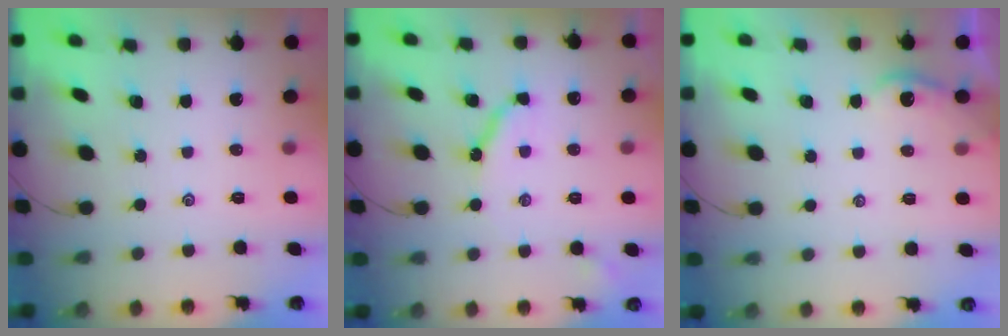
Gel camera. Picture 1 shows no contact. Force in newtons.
{"total": 8.8, "press": 8.8, "slide": 0.9}
{"total": 2.0, "press": 2.0, "slide": 0.1}